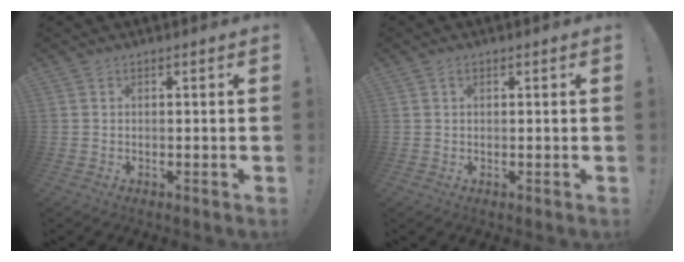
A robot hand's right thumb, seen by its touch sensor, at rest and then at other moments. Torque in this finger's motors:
{"motor_torque": [0.11, -0.08, 0.16, 0.08, 0.01]}